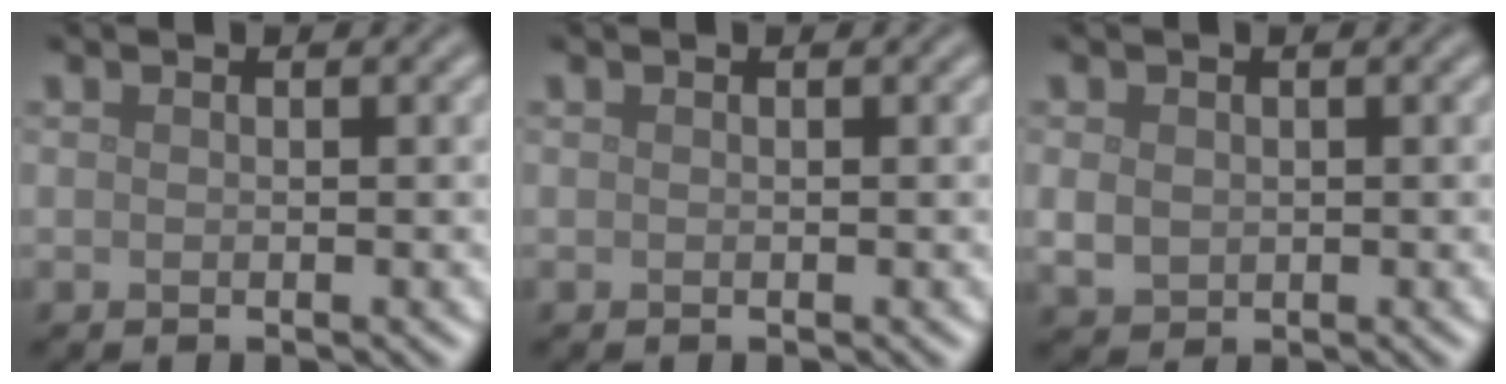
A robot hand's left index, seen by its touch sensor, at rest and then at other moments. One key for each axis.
{"total": 0.0}
{"total": 1.9, "fx": 0.1, "fy": 1.6, "fz": 1.0, "tx": -0.021, "ty": -0.004, "tz": 0.003}